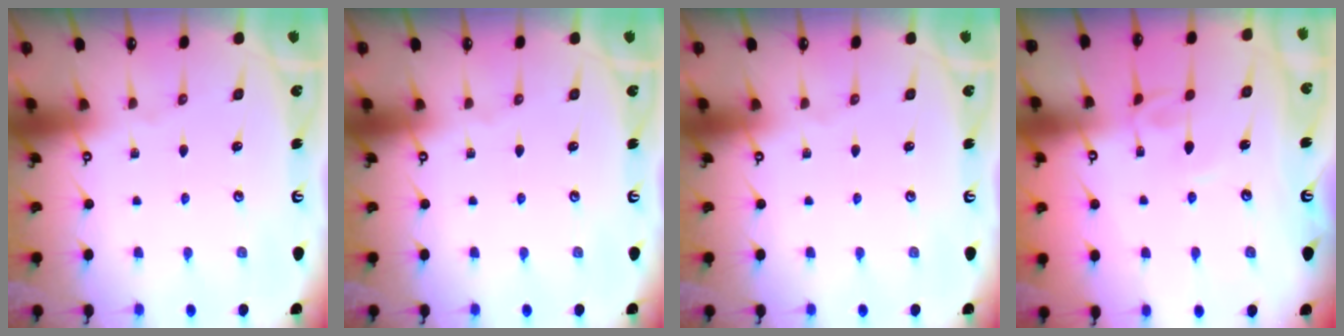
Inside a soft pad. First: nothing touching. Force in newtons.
{"total": 0.0}
{"total": 0.0}
{"total": 3.6, "press": 3.6, "slide": 0.1}